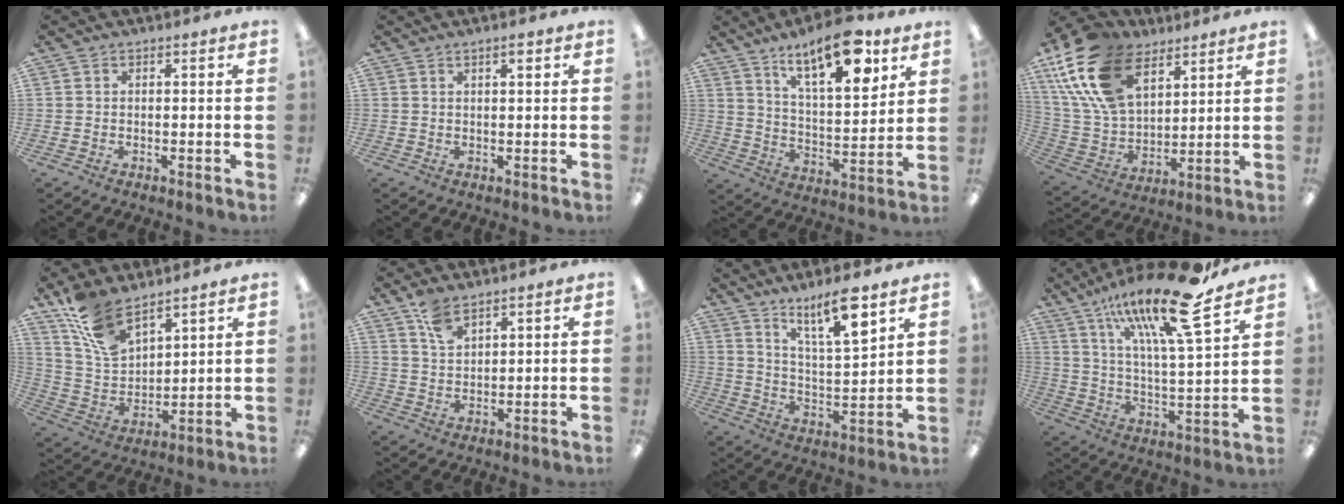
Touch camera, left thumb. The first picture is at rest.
{"total": 1.9, "force": [1.3, 0.4, 1.3], "torque": [-0.020, -0.002, 0.019]}
{"total": 16.9, "force": [11.8, 5.7, 10.7], "torque": [-0.160, -0.065, 0.192]}
{"total": 21.6, "force": [11.5, 12.9, 13.0], "torque": [-0.293, -0.037, 0.214]}
{"total": 12.7, "force": [9.7, 5.7, 5.9], "torque": [-0.130, -0.043, 0.187]}
{"total": 6.0, "force": [4.5, 2.5, 3.0], "torque": [-0.053, -0.021, 0.083]}
{"total": 12.5, "force": [9.8, 2.3, 7.4], "torque": [-0.120, -0.060, 0.164]}
{"total": 23.5, "force": [16.1, 5.2, 16.4], "torque": [-0.276, -0.089, 0.258]}